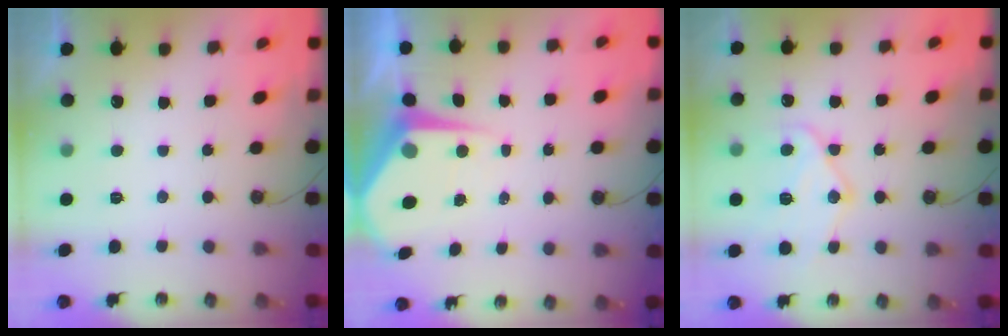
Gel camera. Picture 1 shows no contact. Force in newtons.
{"total": 6.7, "press": 6.7, "slide": 0.6}
{"total": 16.0, "press": 15.9, "slide": 1.7}